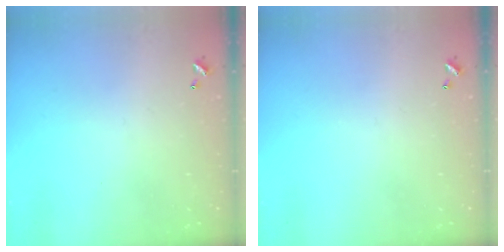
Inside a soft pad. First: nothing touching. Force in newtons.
{"total": 0.0}